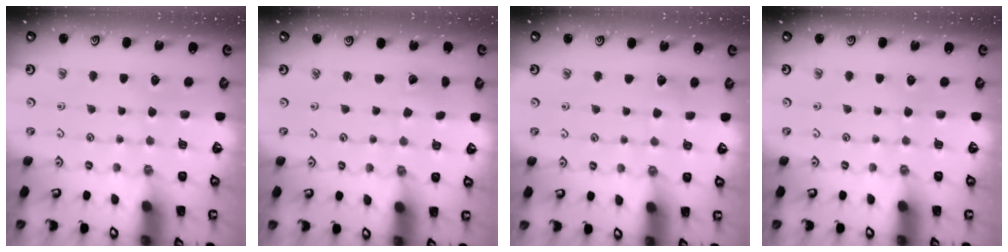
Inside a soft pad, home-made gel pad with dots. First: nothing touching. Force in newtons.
{"total": 1.5, "press": 1.5, "slide": 0.2}
{"total": 2.9, "press": 2.9, "slide": 0.4}
{"total": 0.0}